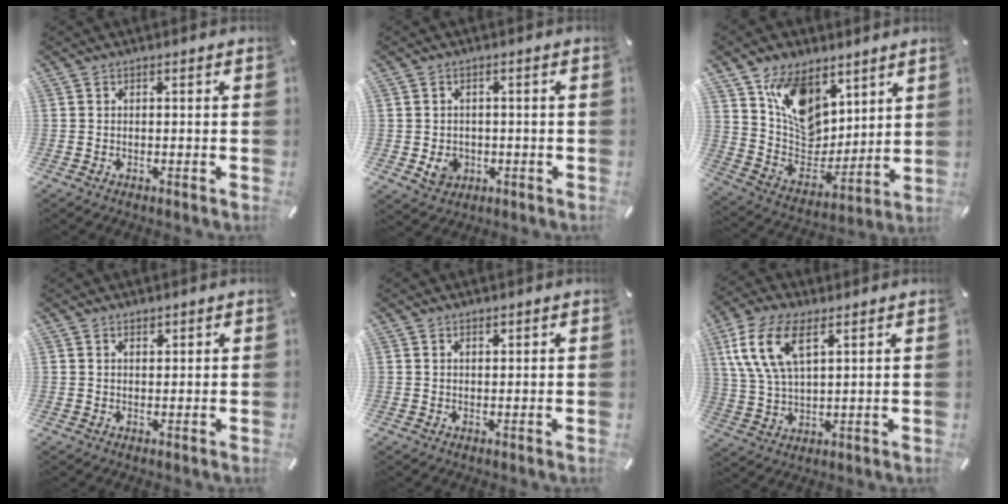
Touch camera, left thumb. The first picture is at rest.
{"total": 4.5, "force": [-0.7, 4.0, 1.9], "torque": [-0.016, -0.004, -0.014]}
{"total": 14.1, "force": [8.4, 9.7, 6.0], "torque": [-0.103, -0.058, 0.164]}
{"total": 1.3, "force": [1.0, 0.8, 0.2], "torque": [-0.005, 0.000, 0.019]}
{"total": 1.1, "force": [0.8, 0.7, 0.4], "torque": [-0.007, 0.000, 0.016]}
{"total": 12.3, "force": [5.6, 6.2, 9.0], "torque": [-0.220, -0.005, 0.099]}